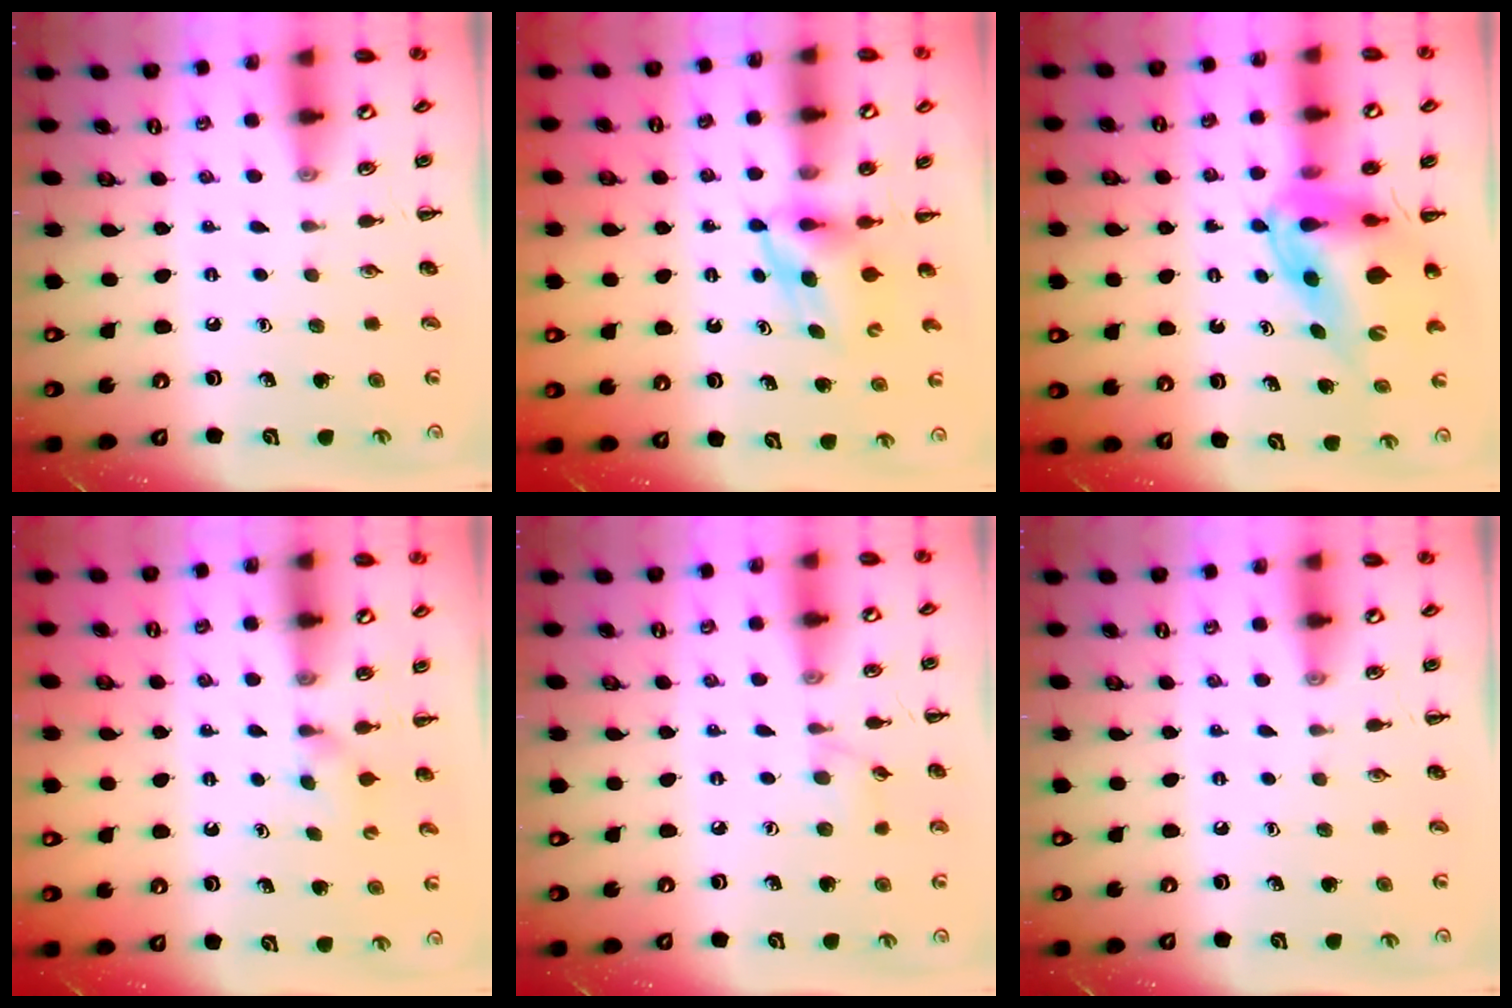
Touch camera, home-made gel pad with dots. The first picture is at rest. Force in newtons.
{"total": 5.1, "press": 5.1, "slide": 0.5}
{"total": 14.3, "press": 13.6, "slide": 4.4}
{"total": 2.4, "press": 2.1, "slide": 1.0}
{"total": 5.4, "press": 5.0, "slide": 2.1}
{"total": 0.0}